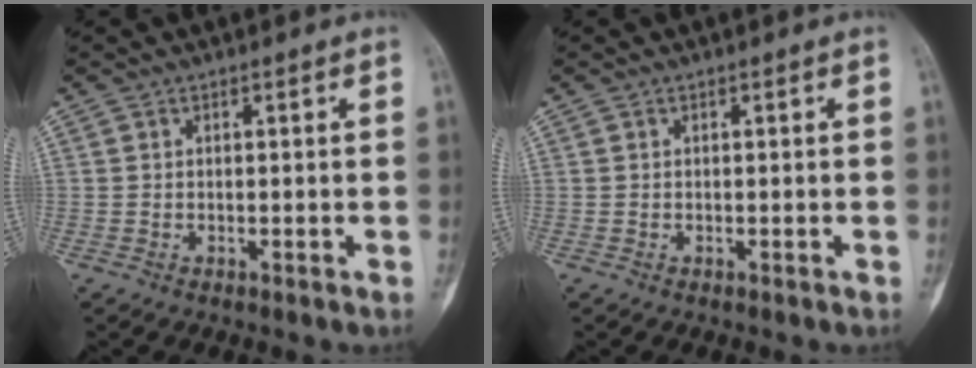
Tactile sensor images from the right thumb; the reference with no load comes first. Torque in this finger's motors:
{"motor_torque": [0.23, 0.22, 0.12, 0.12, 0.02]}